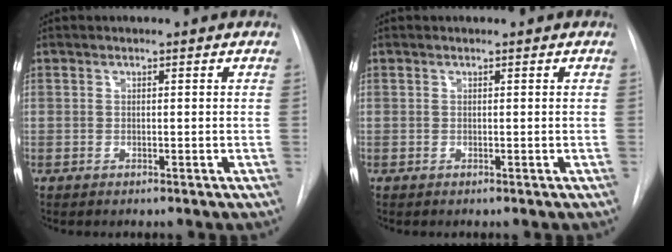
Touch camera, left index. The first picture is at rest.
{"total": 0.0}